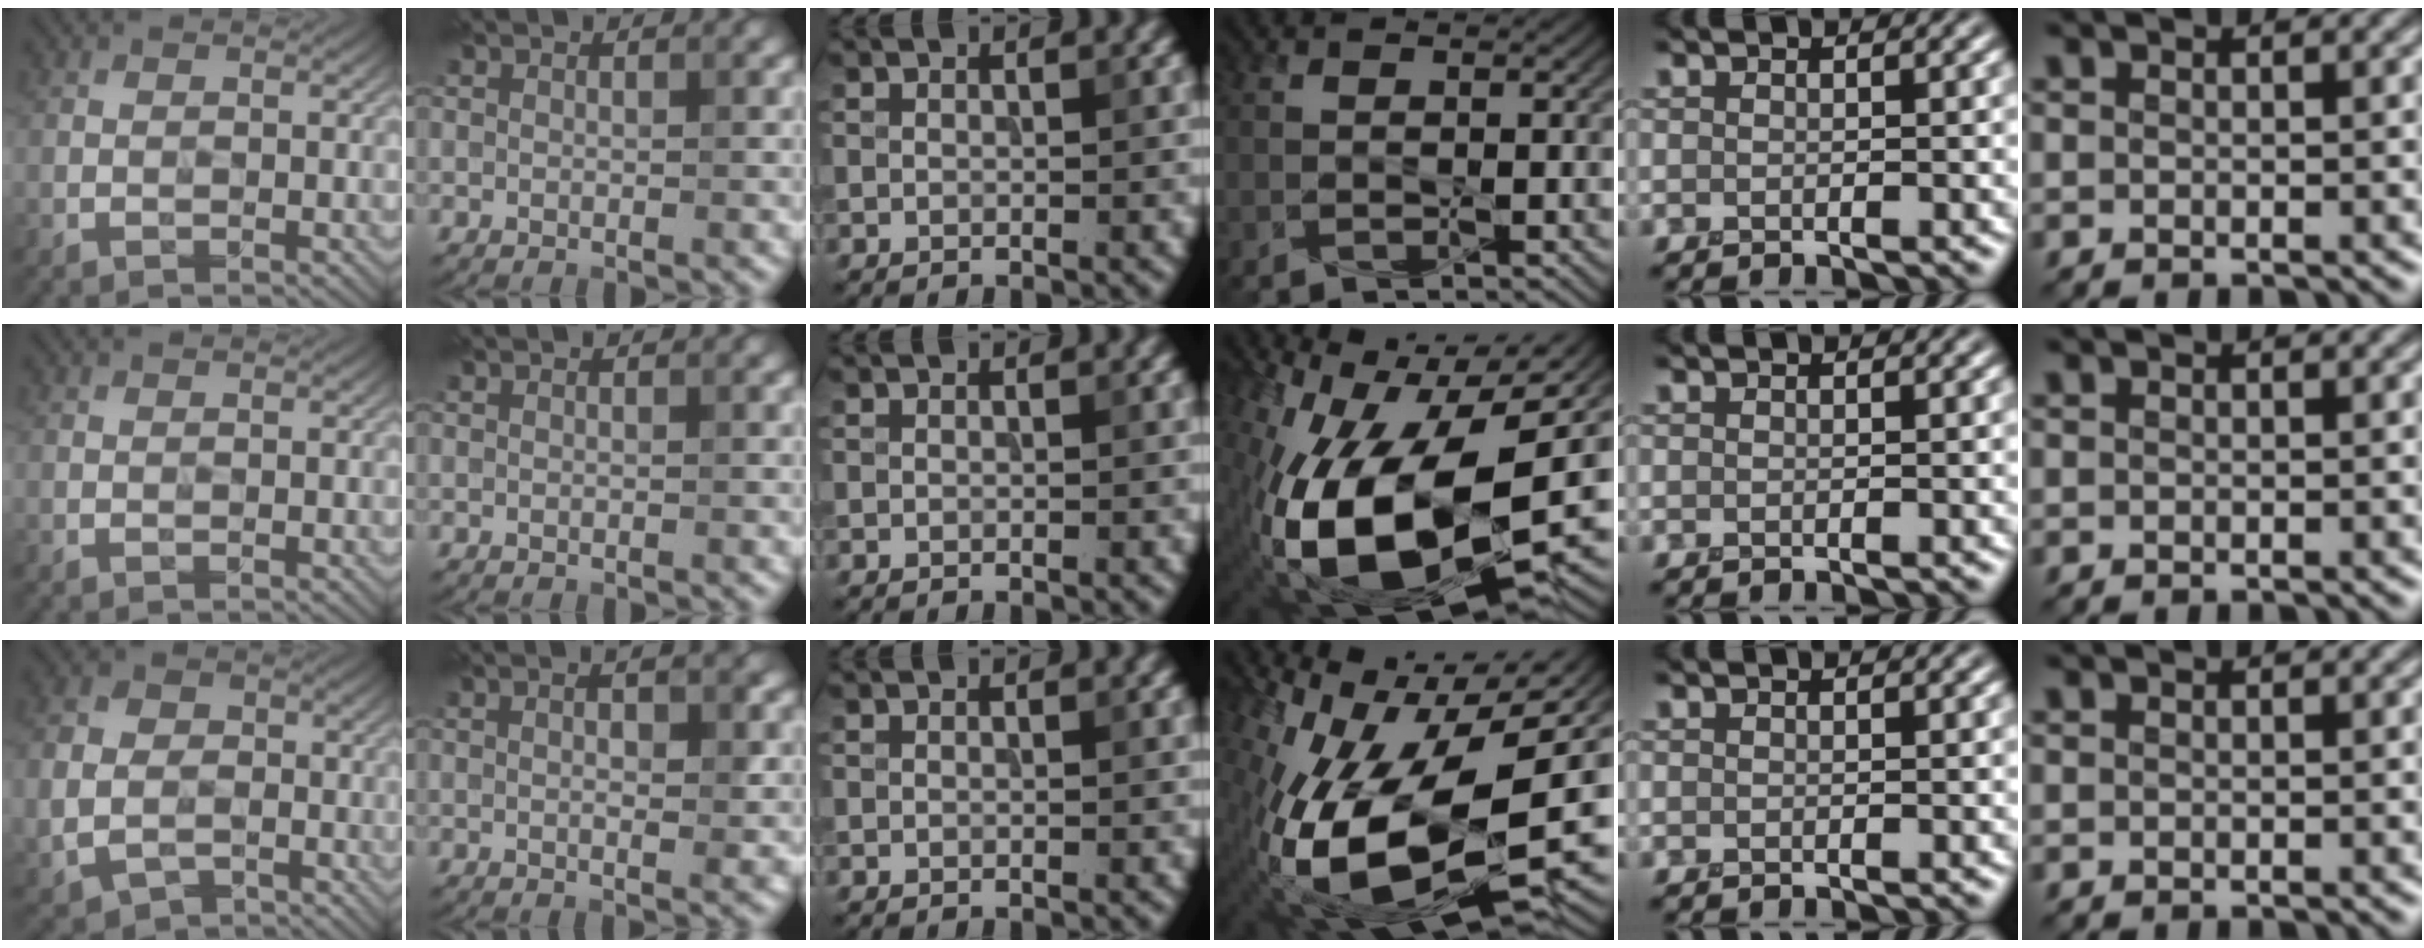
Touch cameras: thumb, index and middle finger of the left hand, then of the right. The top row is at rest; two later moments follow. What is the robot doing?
{"motion": "wipe", "object": "whiteboard"}